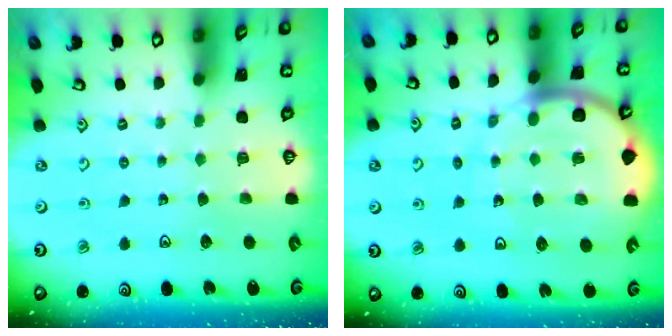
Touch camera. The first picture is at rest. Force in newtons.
{"total": 11.3, "press": 11.2, "slide": 1.3}